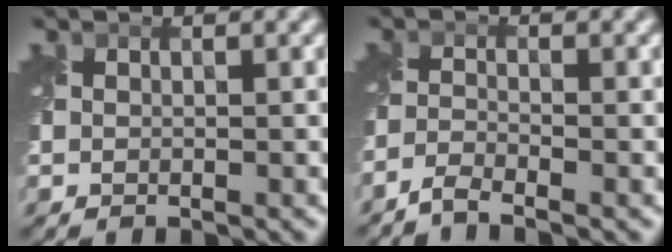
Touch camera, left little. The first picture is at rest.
{"total": 2.0, "force": [-1.8, 0.0, 0.7], "torque": [-0.017, -0.005, -0.050]}